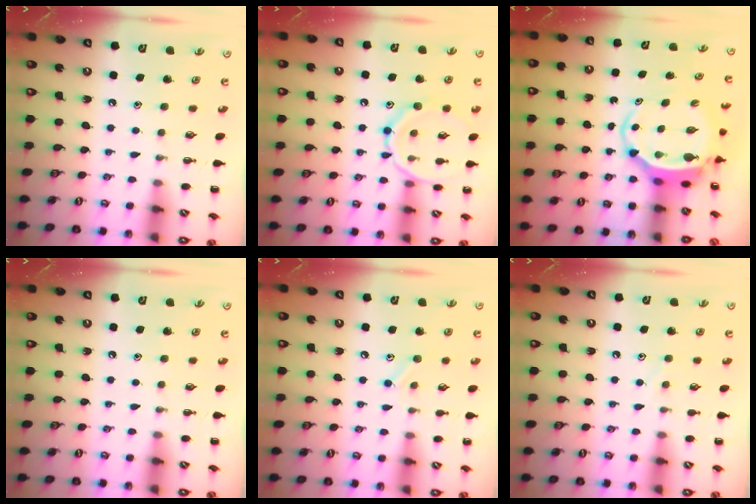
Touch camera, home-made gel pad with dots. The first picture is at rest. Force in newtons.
{"total": 12.6, "press": 12.6, "slide": 0.6}
{"total": 5.3, "press": 5.0, "slide": 1.5}
{"total": 0.0}
{"total": 7.6, "press": 7.4, "slide": 1.9}
{"total": 4.8, "press": 4.6, "slide": 1.0}